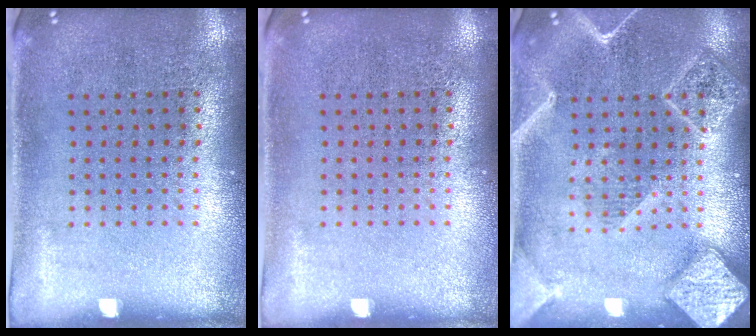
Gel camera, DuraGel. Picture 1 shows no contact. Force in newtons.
{"total": 0.0}
{"total": 2.3, "press": 2.2, "slide": 0.3}